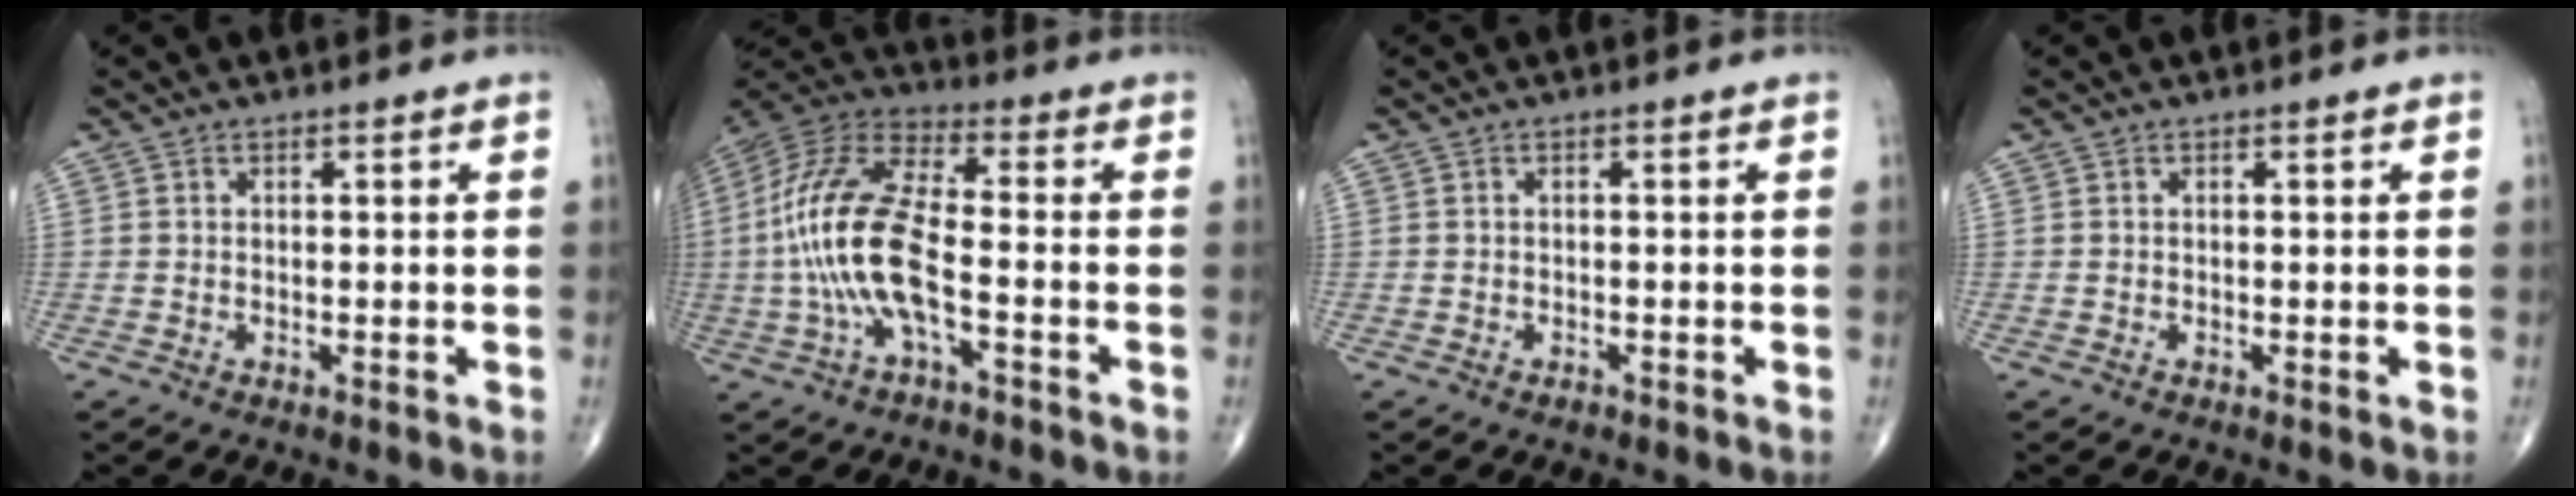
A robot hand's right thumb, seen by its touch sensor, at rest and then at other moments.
{"total": 16.9, "force": [-3.0, 6.2, 15.4], "torque": [-0.337, 0.038, -0.057]}
{"total": 0.6, "force": [-0.4, 0.4, 0.3], "torque": [-0.002, 0.002, -0.006]}
{"total": 0.0}